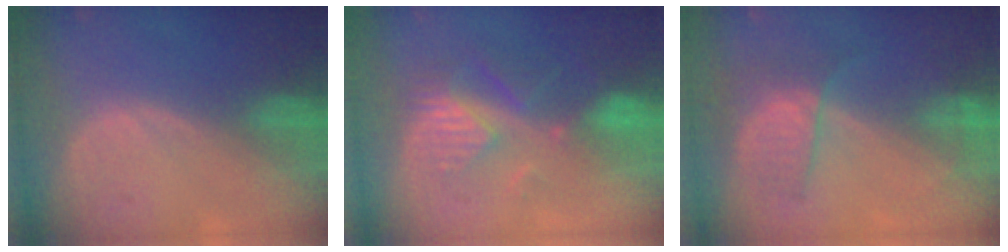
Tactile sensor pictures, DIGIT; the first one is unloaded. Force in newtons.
{"total": 8.8, "press": 7.9, "slide": 3.8}
{"total": 7.2, "press": 6.0, "slide": 3.9}